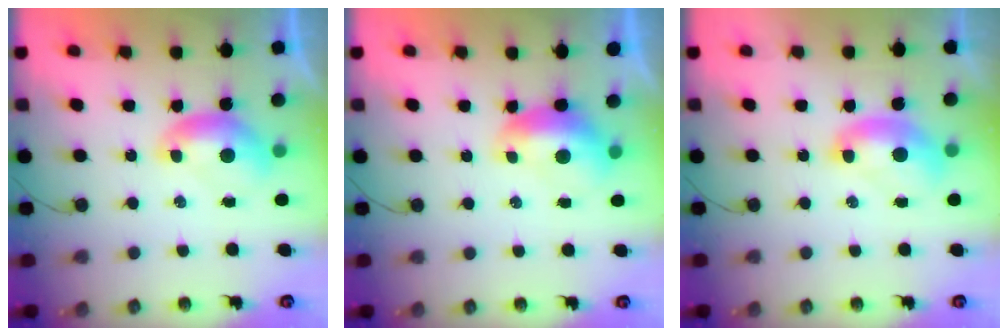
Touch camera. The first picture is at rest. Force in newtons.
{"total": 1.5, "press": 1.4, "slide": 0.7}
{"total": 2.2, "press": 2.2, "slide": 0.3}